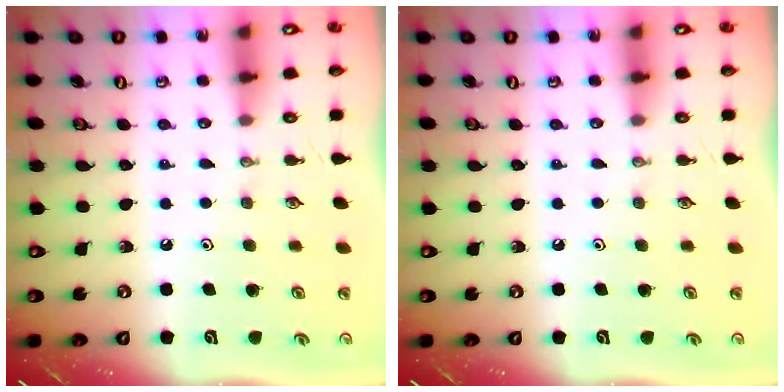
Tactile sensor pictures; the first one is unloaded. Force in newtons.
{"total": 0.0}